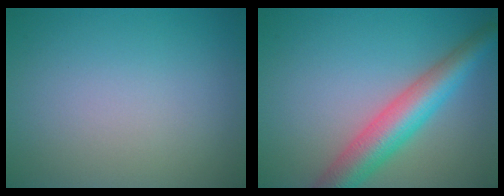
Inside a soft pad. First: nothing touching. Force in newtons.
{"total": 6.2, "press": 6.2, "slide": 0.2}